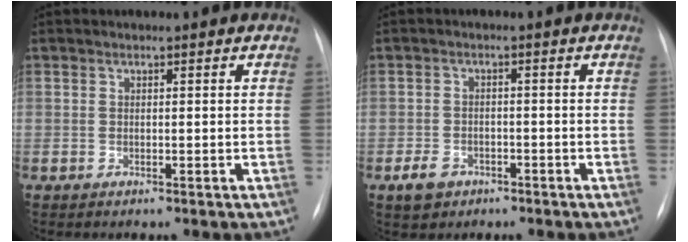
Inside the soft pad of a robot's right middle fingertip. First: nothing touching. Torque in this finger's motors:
{"motor_torque": [0.26, -0.22, 0.22, 0.04]}